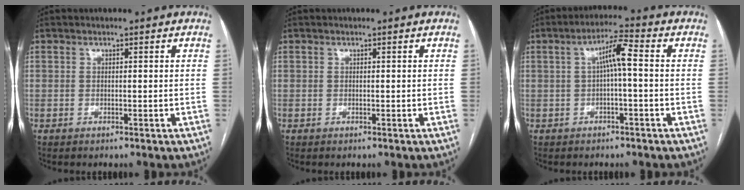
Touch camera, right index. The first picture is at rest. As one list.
[{"total": 0.0}, {"total": 5.0, "force": [0.3, 0.5, 5.0], "torque": [-0.084, 0.019, 0.004]}]